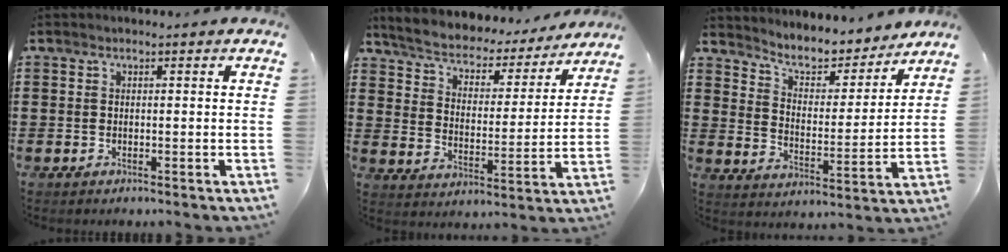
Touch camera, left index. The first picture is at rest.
{"total": 4.6, "force": [4.4, 1.0, 1.0], "torque": [-0.044, -0.031, 0.068]}
{"total": 6.2, "force": [5.6, 1.6, 2.1], "torque": [-0.060, -0.038, 0.093]}